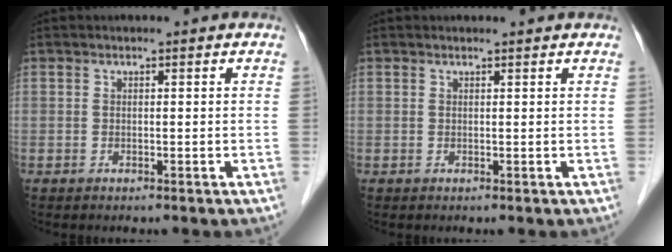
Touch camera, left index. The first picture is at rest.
{"total": 1.3, "force": [1.2, 0.1, 0.2], "torque": [-0.011, 0.009, 0.017]}